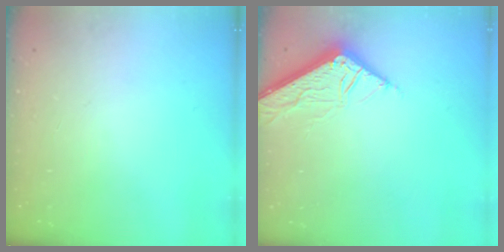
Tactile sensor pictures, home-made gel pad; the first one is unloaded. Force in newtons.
{"total": 7.0, "press": 6.9, "slide": 0.4}